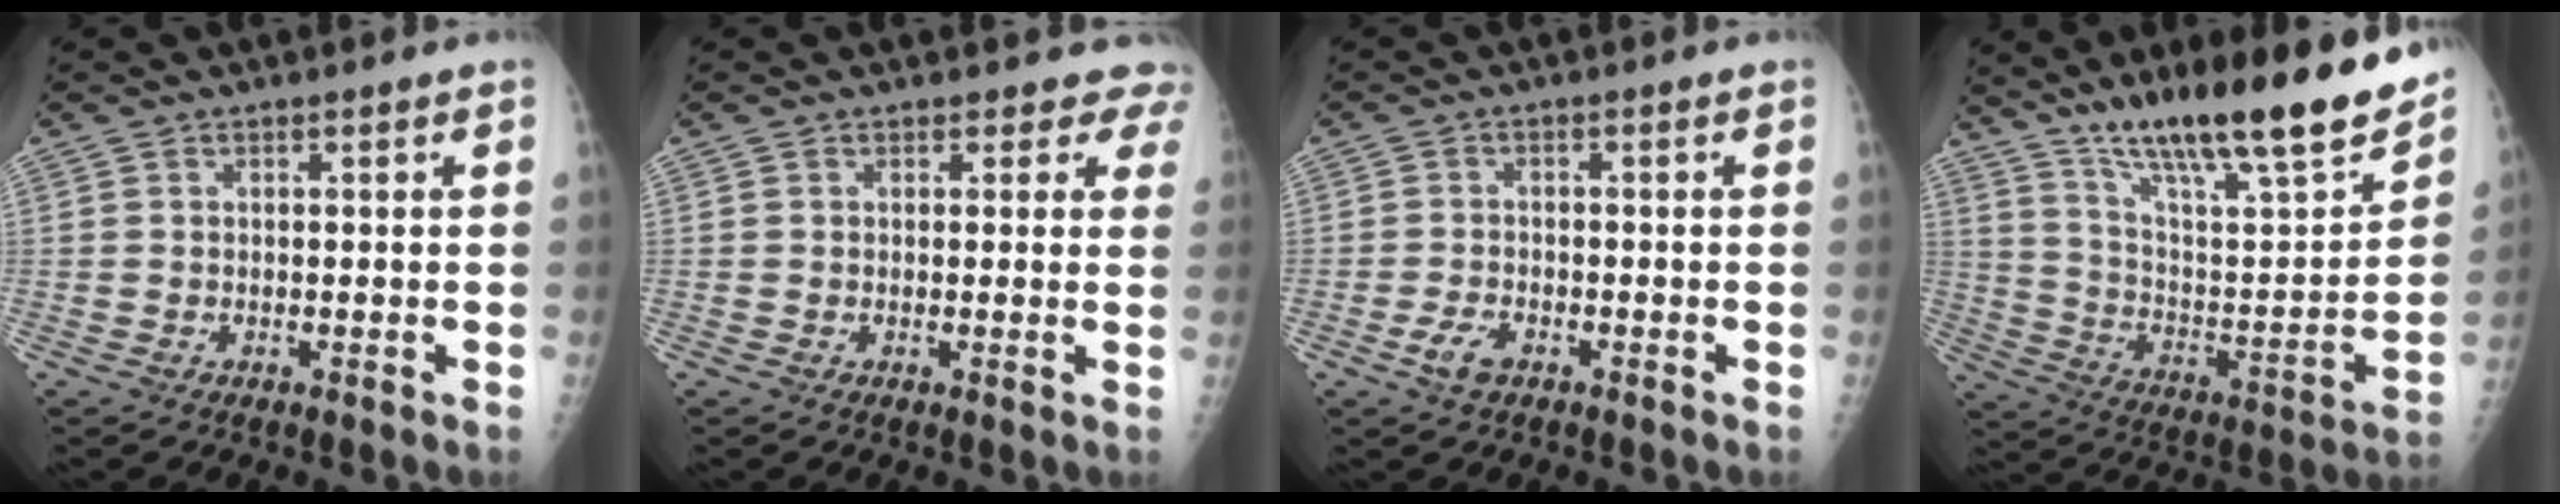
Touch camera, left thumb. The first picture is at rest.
{"total": 3.9, "force": [3.4, 2.0, -0.2], "torque": [0.041, -0.016, 0.011]}
{"total": 3.3, "force": [-1.9, 1.8, 2.0], "torque": [-0.042, 0.007, -0.033]}
{"total": 26.3, "force": [19.3, 4.4, 17.4], "torque": [-0.251, -0.071, 0.318]}